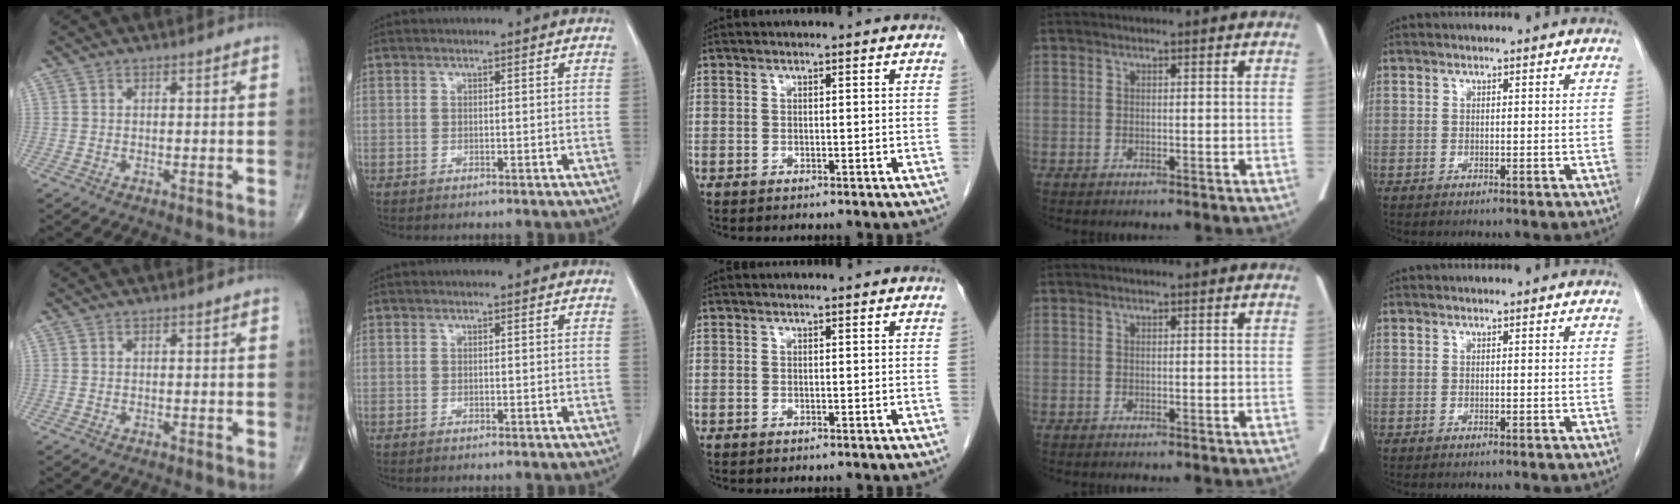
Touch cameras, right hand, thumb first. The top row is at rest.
{}